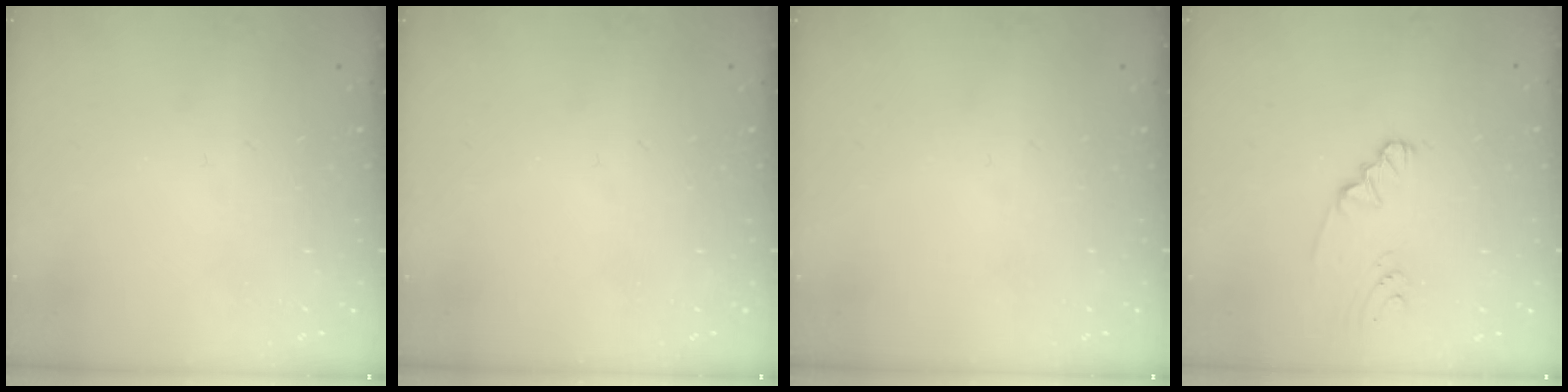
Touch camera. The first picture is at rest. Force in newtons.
{"total": 0.0}
{"total": 0.0}
{"total": 2.5, "press": 2.3, "slide": 0.8}